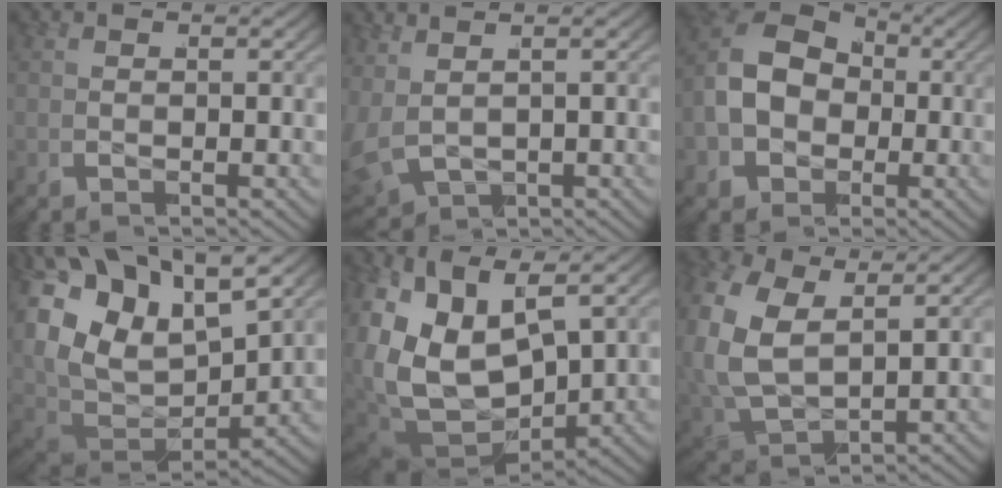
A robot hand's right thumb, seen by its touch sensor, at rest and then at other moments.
{"total": 2.8, "force": [0.1, 2.4, 1.4], "torque": [-0.061, -0.009, 0.015]}
{"total": 12.6, "force": [1.3, 10.0, 7.6], "torque": [-0.187, -0.005, 0.017]}
{"total": 15.7, "force": [1.1, 12.0, 10.1], "torque": [-0.232, -0.027, 0.015]}
{"total": 14.1, "force": [-2.1, 9.6, 10.2], "torque": [-0.255, -0.051, -0.013]}
{"total": 8.3, "force": [0.1, 6.4, 5.3], "torque": [-0.168, -0.034, 0.018]}